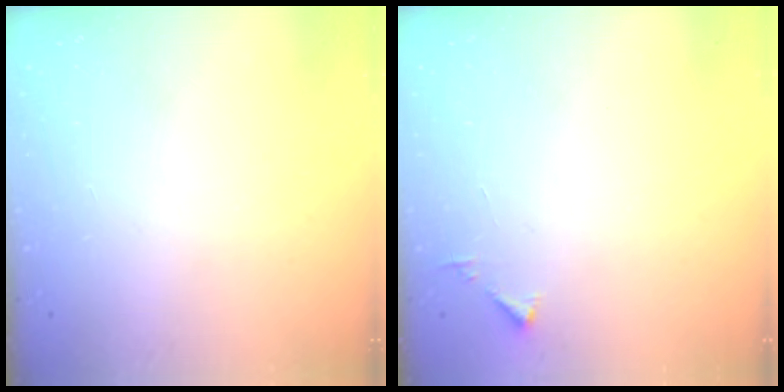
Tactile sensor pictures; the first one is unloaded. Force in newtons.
{"total": 3.3, "press": 3.2, "slide": 0.4}